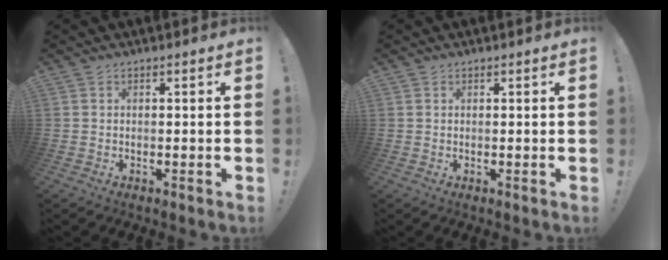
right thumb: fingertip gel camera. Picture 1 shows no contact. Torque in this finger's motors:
{"motor_torque": [-0.43, -0.37, -0.22, 0.91, -0.02]}